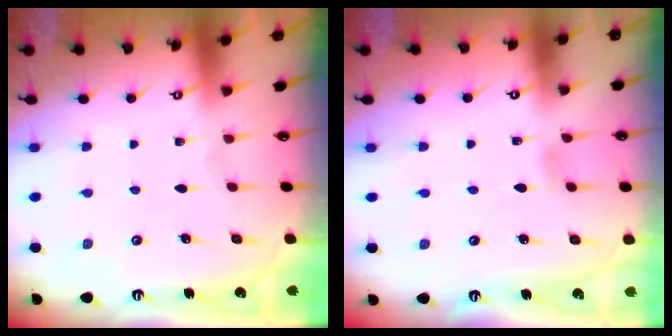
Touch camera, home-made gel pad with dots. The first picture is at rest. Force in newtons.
{"total": 2.9, "press": 2.9, "slide": 0.3}